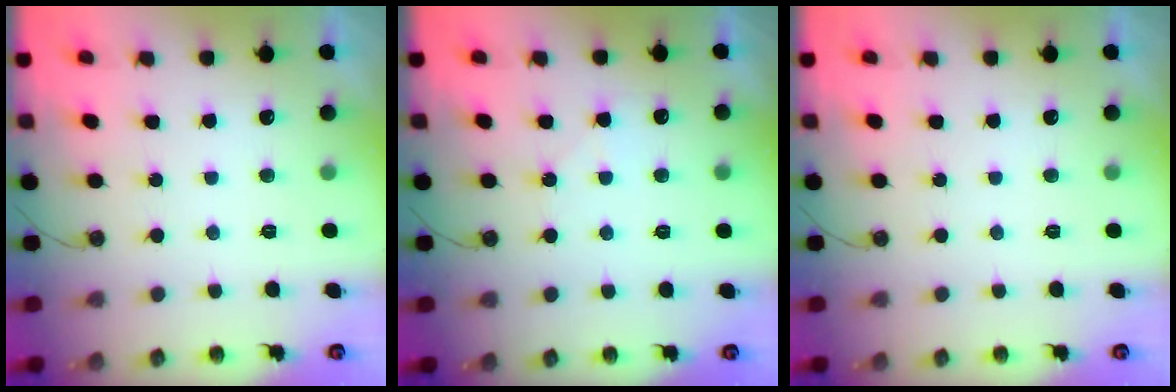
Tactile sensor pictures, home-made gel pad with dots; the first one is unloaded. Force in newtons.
{"total": 6.2, "press": 6.2, "slide": 0.8}
{"total": 0.0}